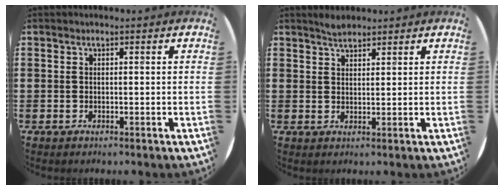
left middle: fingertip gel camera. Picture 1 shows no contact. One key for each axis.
{"total": 2.0, "fx": 1.9, "fy": 0.5, "fz": 0.4, "tx": -0.010, "ty": 0.003, "tz": 0.036}